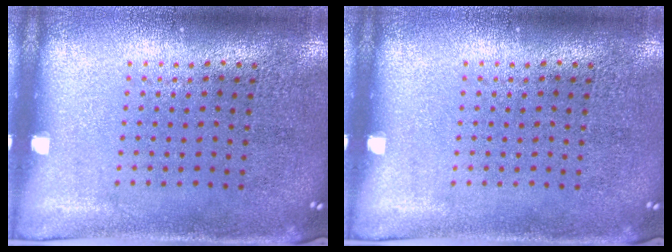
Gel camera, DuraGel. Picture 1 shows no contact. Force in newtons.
{"total": 0.0}